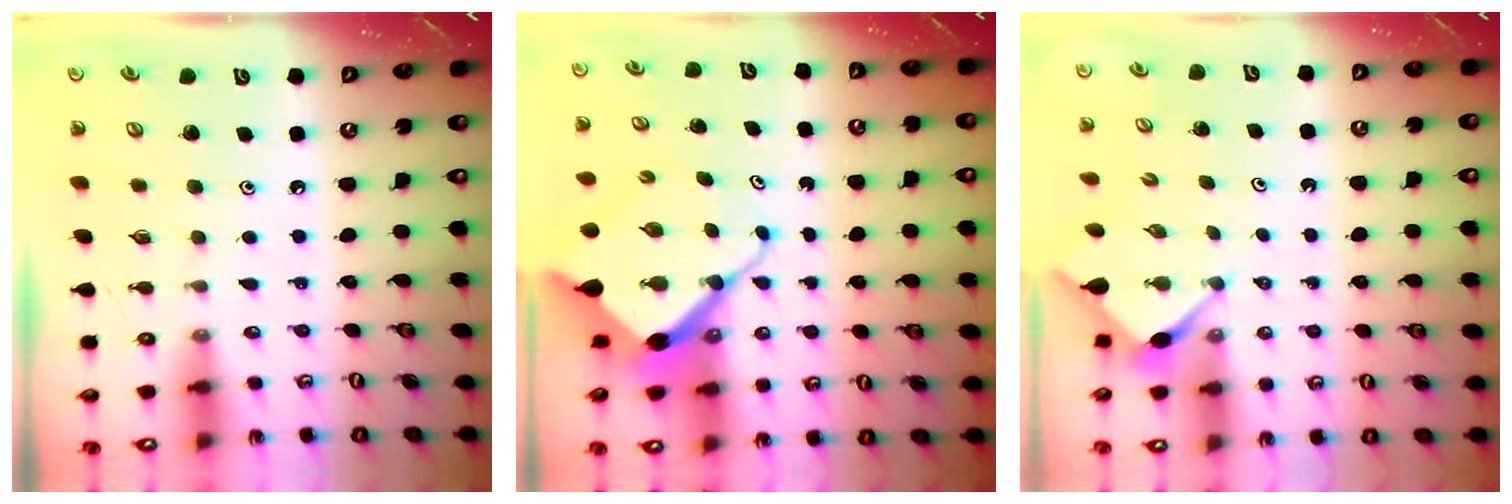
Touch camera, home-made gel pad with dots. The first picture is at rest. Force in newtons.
{"total": 10.8, "press": 10.8, "slide": 0.9}
{"total": 2.8, "press": 2.8, "slide": 0.3}